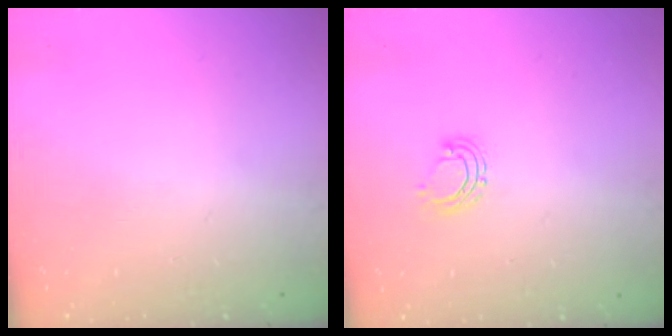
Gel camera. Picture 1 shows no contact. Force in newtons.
{"total": 4.9, "press": 4.8, "slide": 0.7}